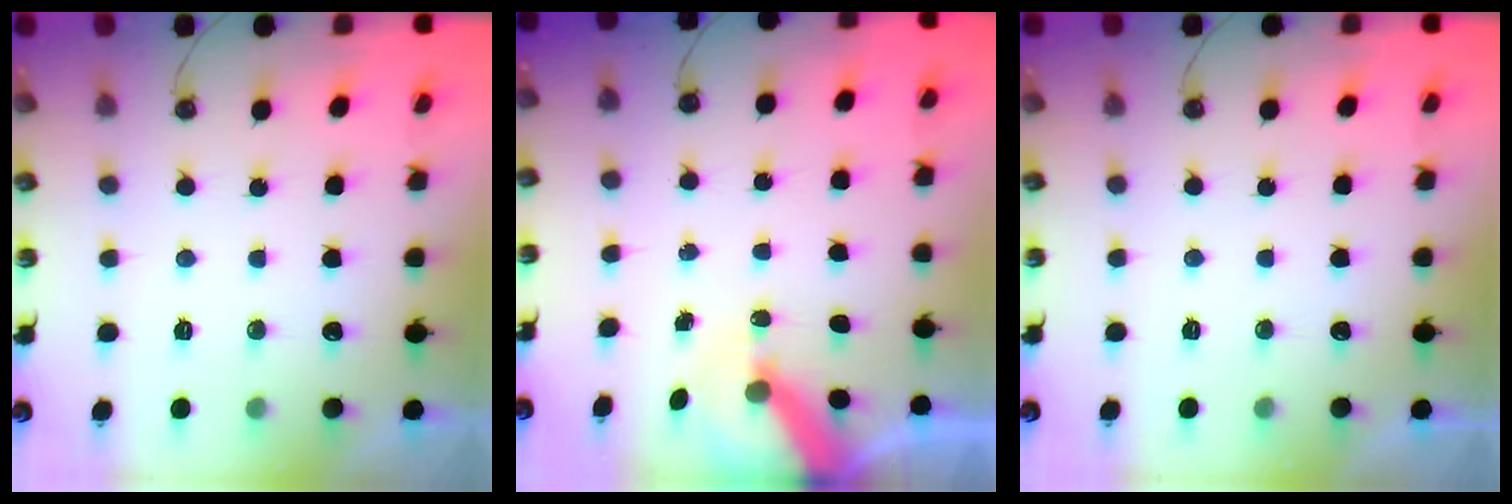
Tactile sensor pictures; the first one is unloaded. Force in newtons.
{"total": 7.2, "press": 7.2, "slide": 0.7}
{"total": 0.0}